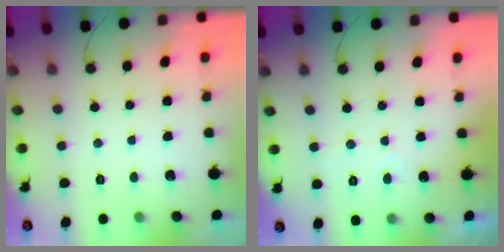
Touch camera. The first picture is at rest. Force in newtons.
{"total": 2.3, "press": 2.3, "slide": 0.1}